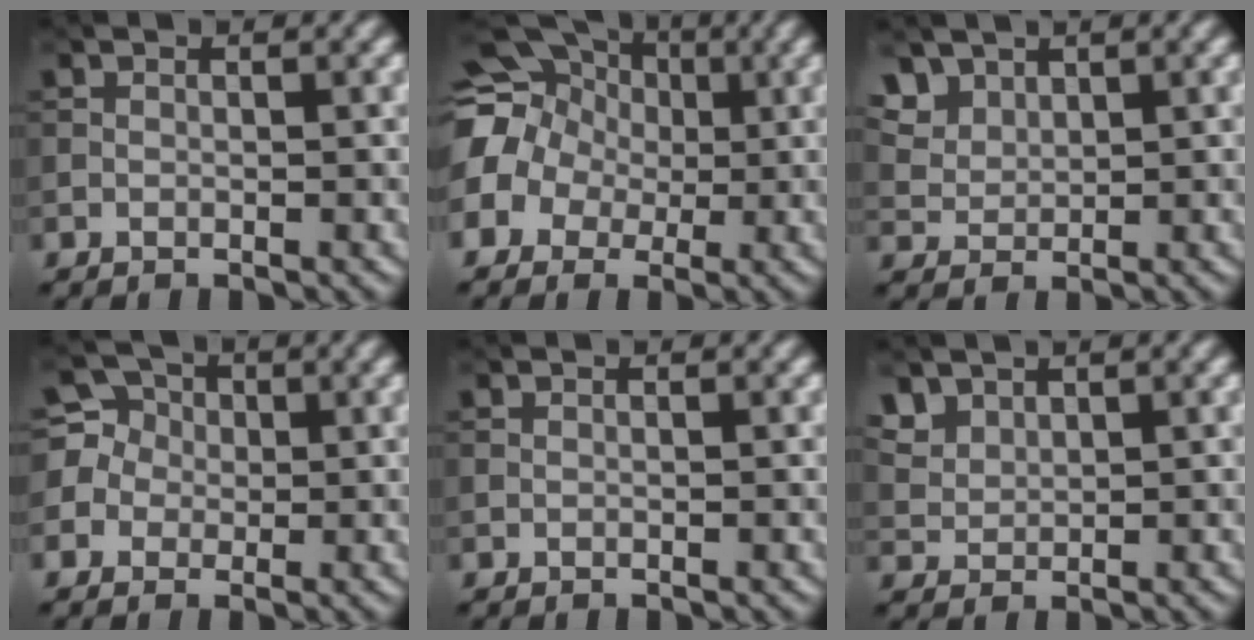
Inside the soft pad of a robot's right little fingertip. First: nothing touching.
{"total": 14.3, "force": [-0.8, 13.4, 4.8], "torque": [-0.137, -0.002, -0.069]}
{"total": 3.0, "force": [1.8, 2.1, 1.0], "torque": [-0.022, 0.002, 0.037]}
{"total": 3.5, "force": [-0.6, 3.5, 0.0], "torque": [0.019, 0.018, -0.036]}
{"total": 0.0}
{"total": 2.2, "force": [1.5, 1.5, 0.7], "torque": [-0.015, -0.001, 0.031]}